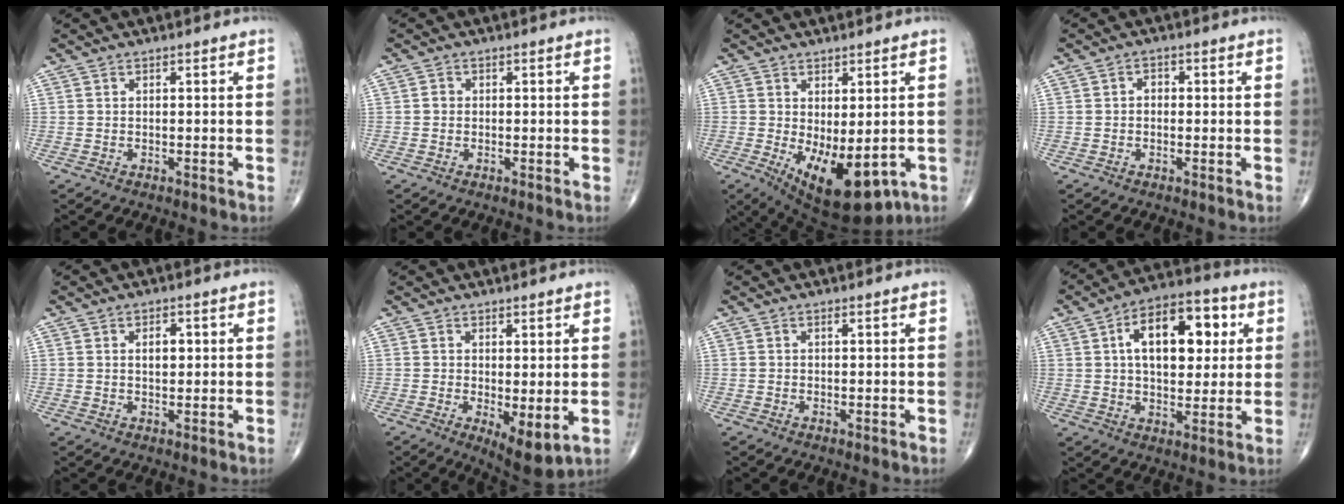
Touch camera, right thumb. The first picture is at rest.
{"total": 1.1, "force": [-0.1, 1.0, 0.4], "torque": [-0.002, 0.003, -0.004]}
{"total": 13.2, "force": [-3.5, 6.1, 11.1], "torque": [-0.165, -0.018, -0.029]}
{"total": 1.8, "force": [0.0, 1.4, 1.2], "torque": [-0.010, 0.010, -0.004]}
{"total": 3.1, "force": [0.7, 1.8, 2.4], "torque": [-0.030, -0.001, 0.010]}
{"total": 6.6, "force": [-0.8, 2.5, 6.1], "torque": [-0.090, -0.022, -0.006]}
{"total": 0.6, "force": [0.1, 0.2, 0.6], "torque": [-0.011, 0.001, 0.002]}
{"total": 16.8, "force": [4.2, 9.3, 13.3], "torque": [-0.172, 0.011, 0.062]}